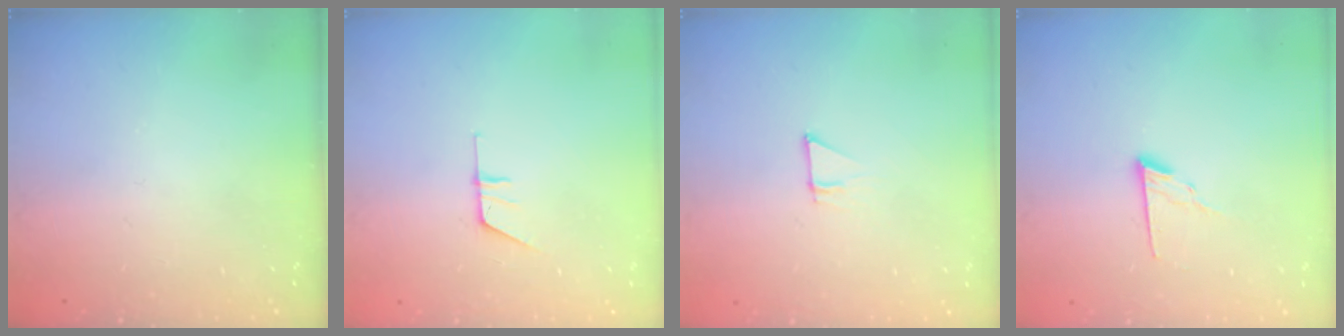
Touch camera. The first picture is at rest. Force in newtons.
{"total": 5.4, "press": 5.4, "slide": 0.5}
{"total": 4.9, "press": 4.9, "slide": 0.3}
{"total": 7.4, "press": 7.4, "slide": 0.6}